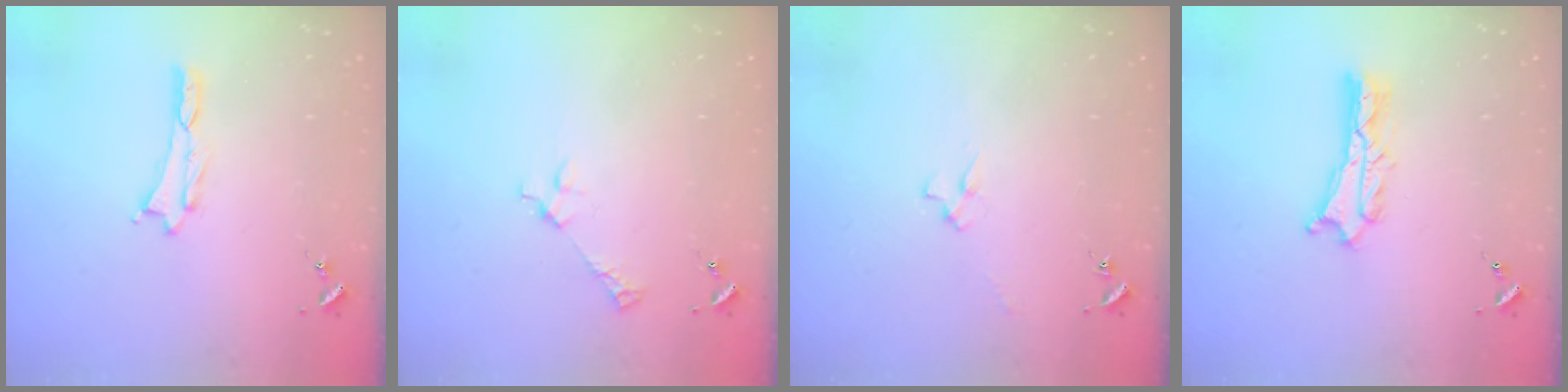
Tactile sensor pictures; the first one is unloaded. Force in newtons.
{"total": 2.6, "press": 2.6, "slide": 0.3}
{"total": 2.4, "press": 2.4, "slide": 0.3}
{"total": 2.7, "press": 2.6, "slide": 0.3}